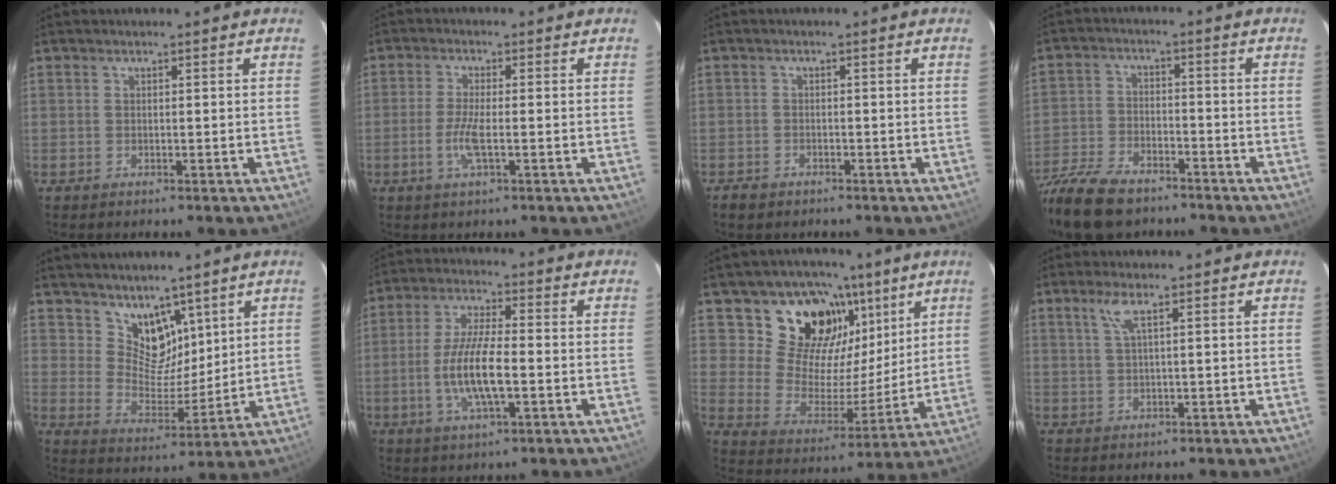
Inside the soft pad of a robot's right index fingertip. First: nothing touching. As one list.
[{"total": 4.8, "force": [-1.4, 0.7, 4.5], "torque": [-0.093, -0.004, -0.030]}, {"total": 2.7, "force": [-2.0, 1.5, 0.9], "torque": [-0.029, -0.002, -0.034]}, {"total": 16.4, "force": [-12.9, 6.8, 7.6], "torque": [-0.192, -0.019, -0.236]}, {"total": 8.8, "force": [6.2, 5.5, 3.1], "torque": [-0.043, -0.006, 0.121]}, {"total": 10.1, "force": [-2.3, 2.5, 9.5], "torque": [-0.190, -0.002, -0.046]}, {"total": 16.6, "force": [9.9, 11.6, 6.8], "torque": [-0.132, -0.001, 0.181]}, {"total": 2.6, "force": [1.2, -0.3, 2.3], "torque": [-0.047, -0.001, 0.027]}]